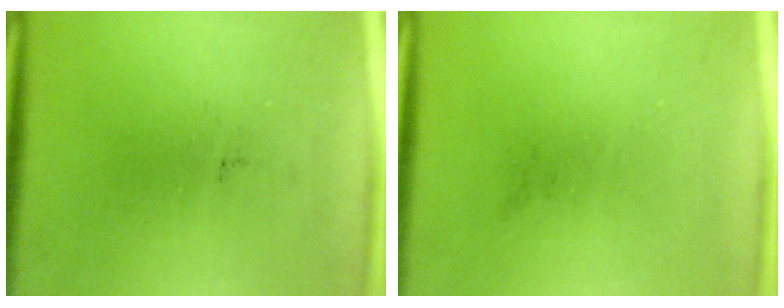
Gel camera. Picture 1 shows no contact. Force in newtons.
{"total": 0.0}